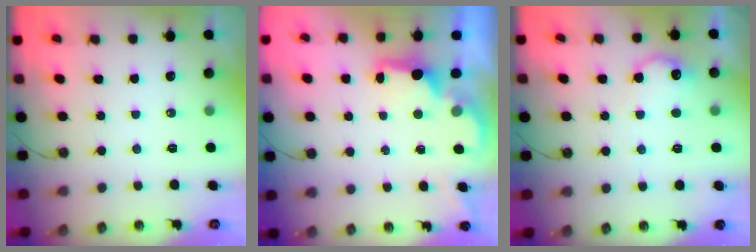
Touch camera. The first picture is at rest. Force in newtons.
{"total": 2.1, "press": 1.9, "slide": 0.8}
{"total": 10.4, "press": 10.4, "slide": 0.3}